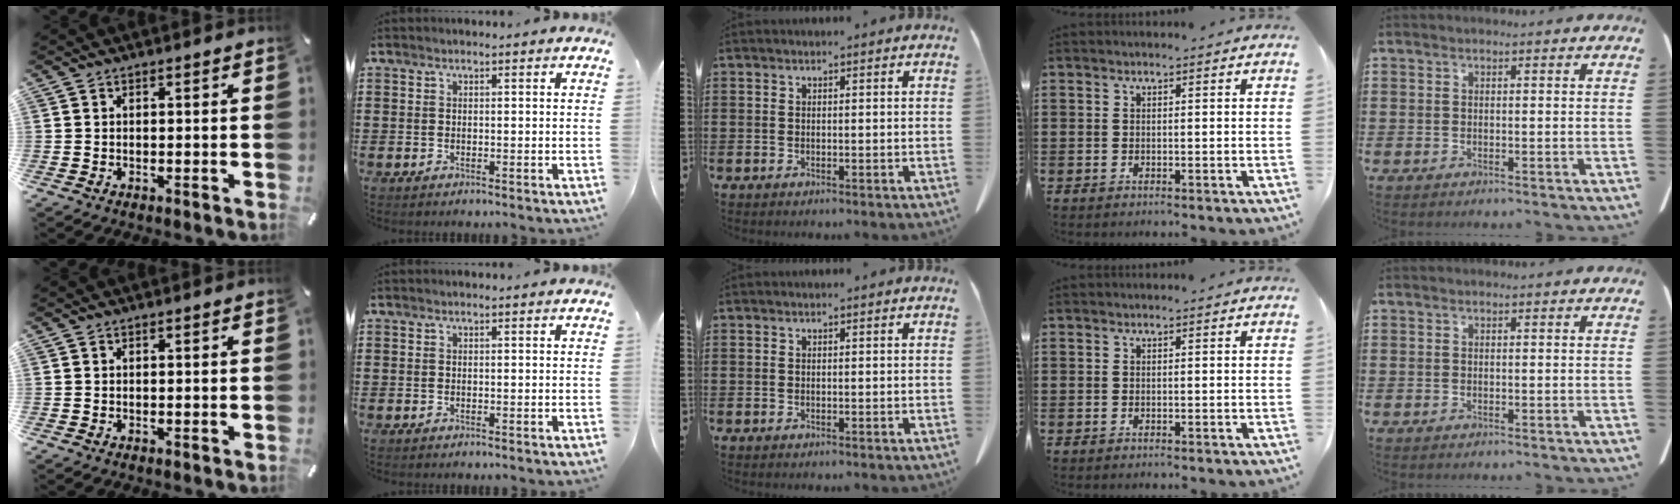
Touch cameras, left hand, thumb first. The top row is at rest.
{}